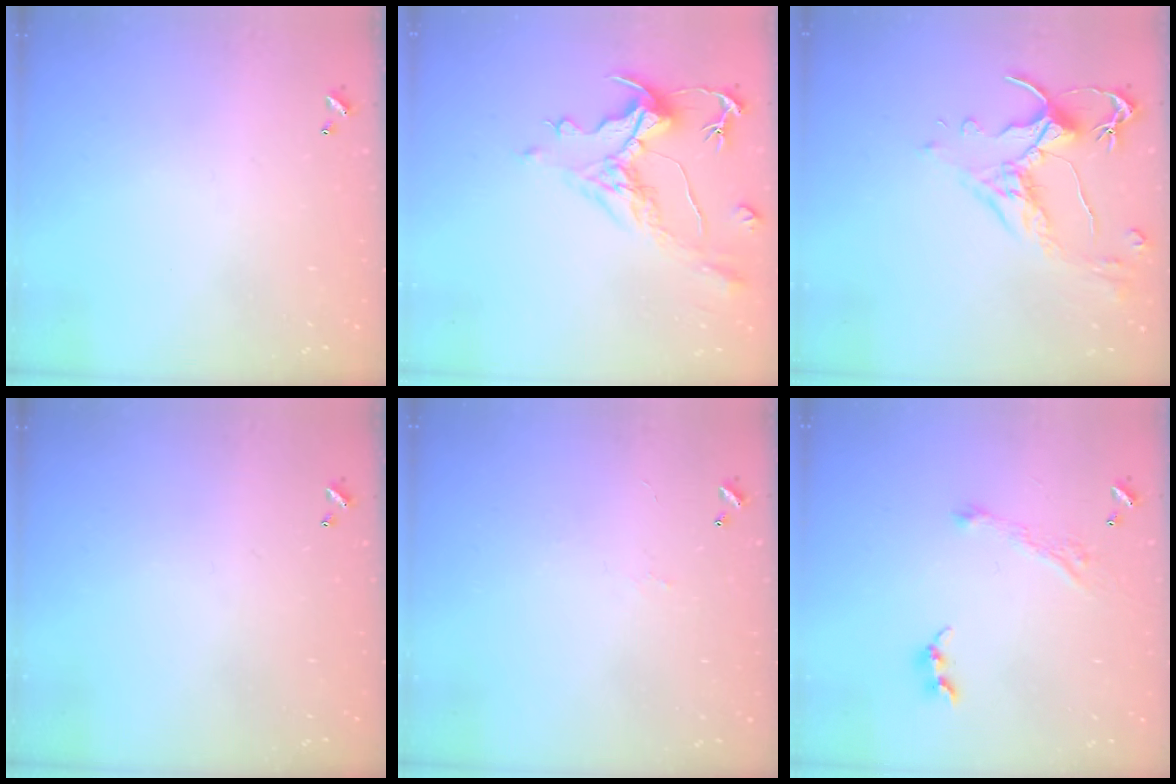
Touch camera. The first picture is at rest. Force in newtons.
{"total": 1.4, "press": 0.2, "slide": 1.4}
{"total": 2.5, "press": 2.1, "slide": 1.4}
{"total": 0.0}
{"total": 3.2, "press": 3.2, "slide": 0.5}
{"total": 3.7, "press": 3.7, "slide": 0.2}